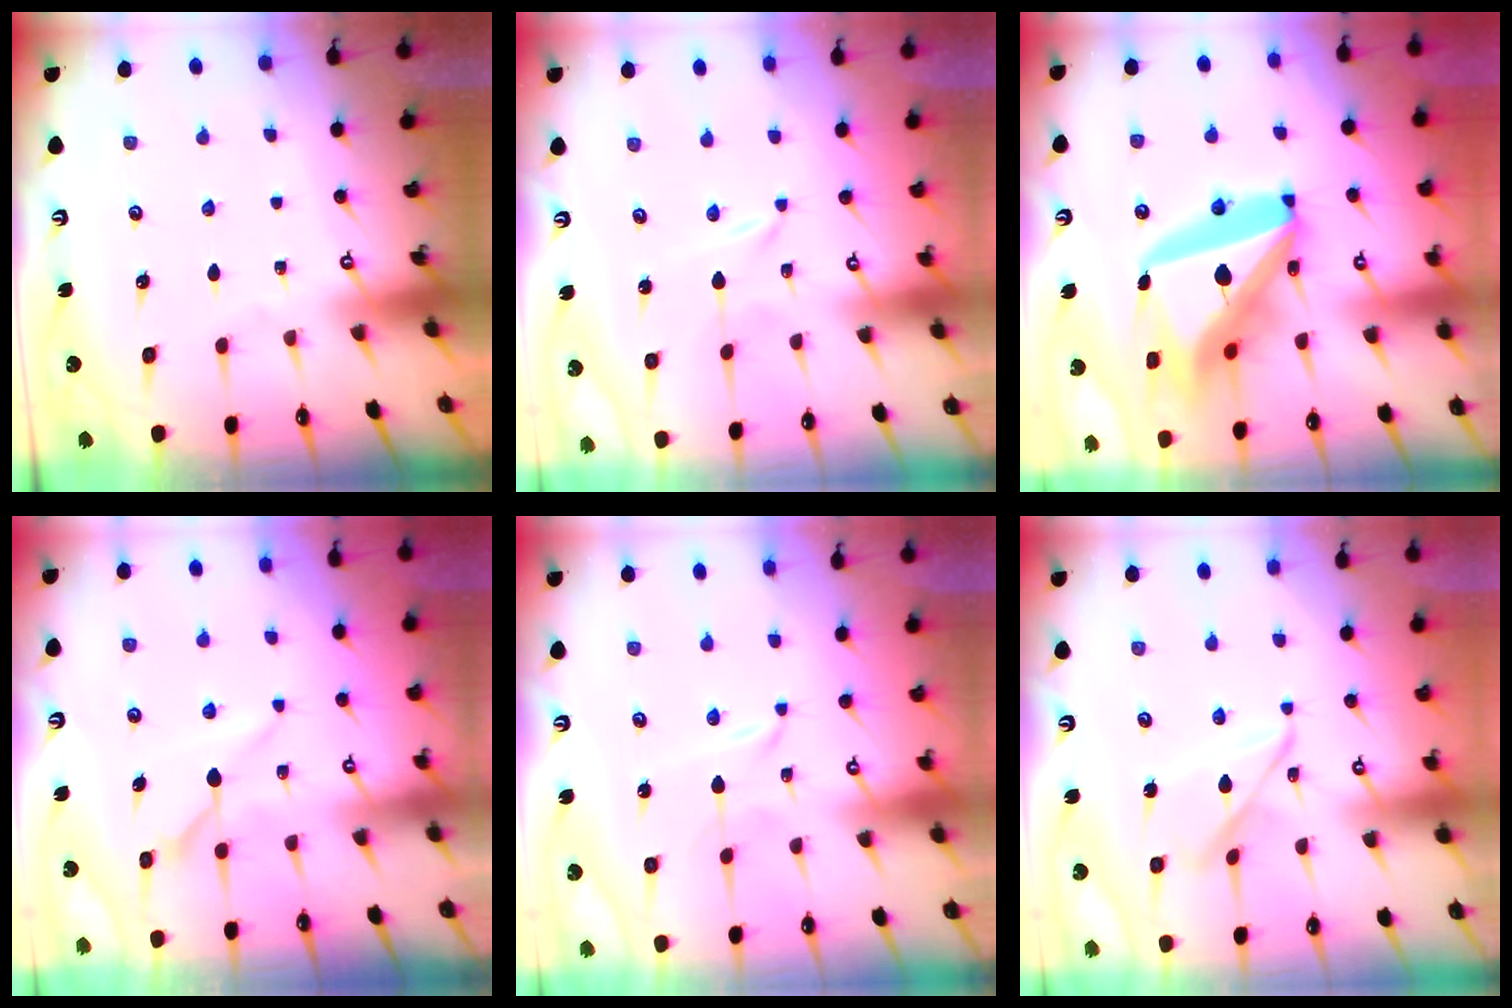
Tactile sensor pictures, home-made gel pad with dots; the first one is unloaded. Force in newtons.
{"total": 0.0}
{"total": 23.6, "press": 23.4, "slide": 3.1}
{"total": 6.3, "press": 6.2, "slide": 0.4}
{"total": 1.5, "press": 1.4, "slide": 0.2}
{"total": 9.0, "press": 9.0, "slide": 0.4}